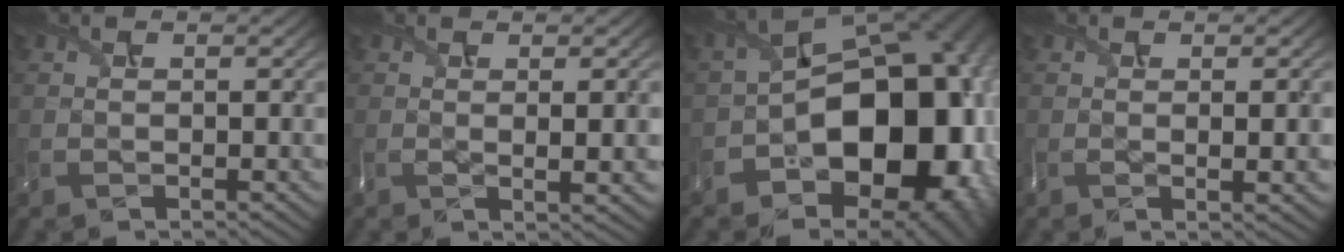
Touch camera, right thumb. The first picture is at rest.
{"total": 4.8, "force": [0.4, 1.1, 4.6], "torque": [-0.058, 0.012, 0.015]}
{"total": 18.8, "force": [-5.3, 12.3, 13.2], "torque": [-0.146, -0.032, -0.051]}
{"total": 4.3, "force": [0.2, 1.1, 4.1], "torque": [-0.049, 0.012, 0.009]}